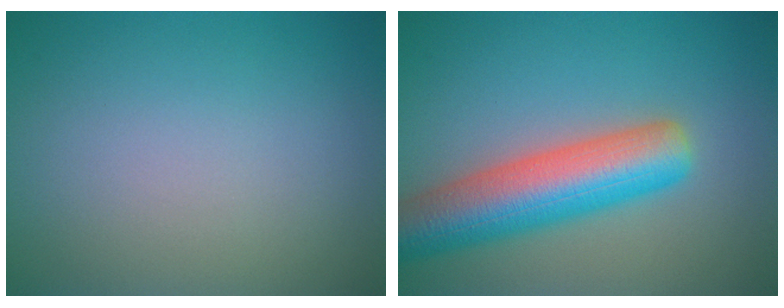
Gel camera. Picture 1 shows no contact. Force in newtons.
{"total": 8.4, "press": 8.4, "slide": 0.3}